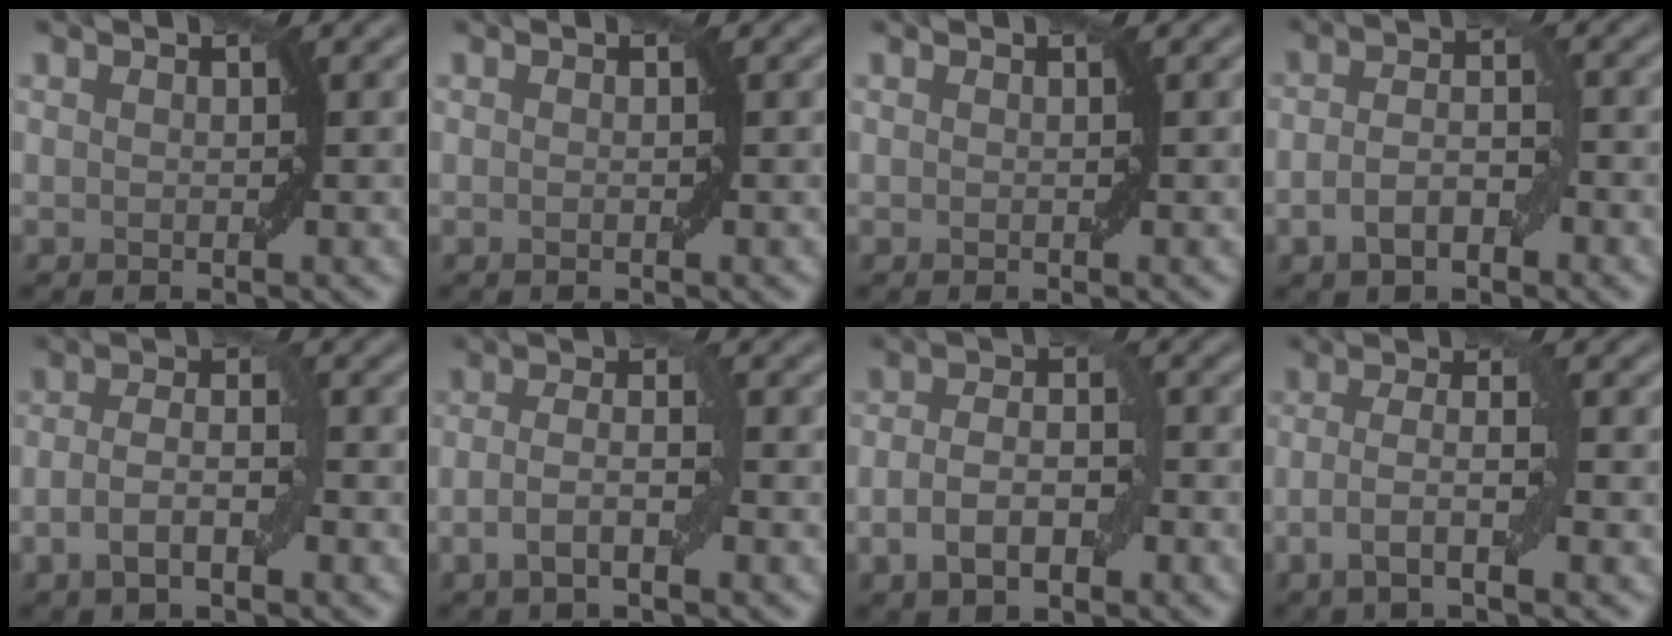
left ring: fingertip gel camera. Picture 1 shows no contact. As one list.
[{"total": 0.0}, {"total": 0.0}, {"total": 3.6, "force": [-1.3, 1.8, 2.9], "torque": [-0.055, 0.003, -0.027]}, {"total": 3.7, "force": [-1.2, 1.5, 3.1], "torque": [-0.061, 0.003, -0.027]}, {"total": 3.5, "force": [-1.1, 1.0, 3.1], "torque": [-0.061, 0.004, -0.026]}, {"total": 4.7, "force": [-1.5, 2.6, 3.7], "torque": [-0.065, 0.003, -0.029]}, {"total": 3.8, "force": [-1.1, 0.8, 3.5], "torque": [-0.067, 0.006, -0.026]}]